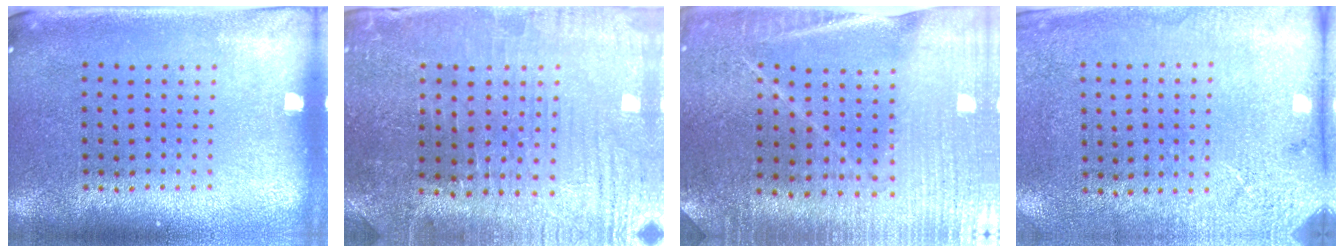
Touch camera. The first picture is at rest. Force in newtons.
{"total": 1.3, "press": 1.2, "slide": 0.4}
{"total": 2.0, "press": 2.0, "slide": 0.1}
{"total": 2.7, "press": 2.2, "slide": 1.5}